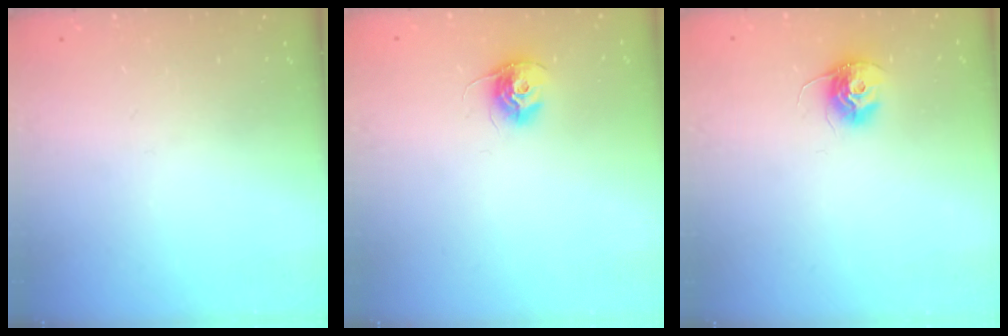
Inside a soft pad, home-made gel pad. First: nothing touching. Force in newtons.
{"total": 10.3, "press": 10.3, "slide": 0.5}
{"total": 10.8, "press": 10.7, "slide": 0.6}